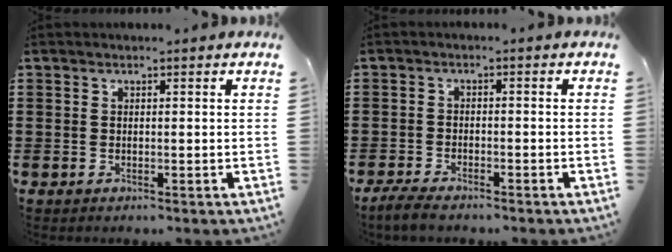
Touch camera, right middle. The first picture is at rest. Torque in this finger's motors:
{"motor_torque": [0.71, -0.14, 0.01, 0.04]}